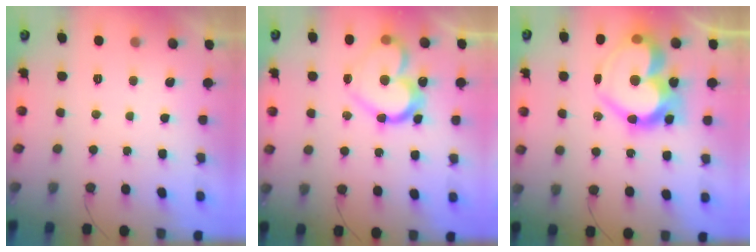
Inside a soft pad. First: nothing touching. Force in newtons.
{"total": 17.1, "press": 17.1, "slide": 1.5}
{"total": 24.2, "press": 24.1, "slide": 2.4}